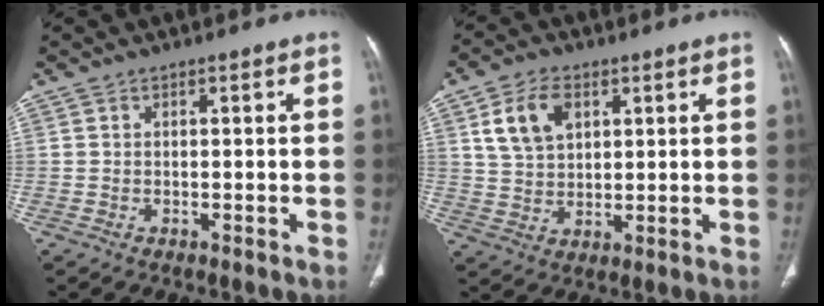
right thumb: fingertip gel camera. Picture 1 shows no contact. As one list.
[{"total": 8.6, "force": [3.4, 5.7, 5.4], "torque": [-0.086, -0.008, 0.069]}]